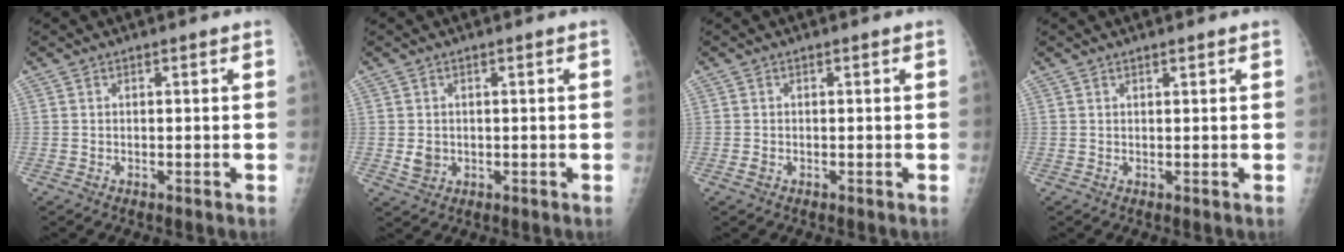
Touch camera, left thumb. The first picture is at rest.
{"total": 2.4, "force": [-0.1, 2.1, 1.2], "torque": [-0.015, -0.002, 0.005]}
{"total": 0.8, "force": [-0.3, 0.6, 0.5], "torque": [-0.012, -0.001, -0.005]}
{"total": 0.7, "force": [0.6, 0.1, 0.4], "torque": [-0.006, -0.003, 0.010]}